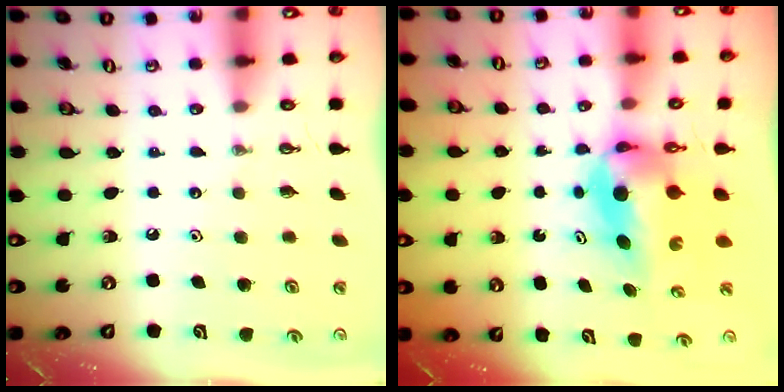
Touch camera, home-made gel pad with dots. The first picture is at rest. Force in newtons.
{"total": 6.6, "press": 6.2, "slide": 2.3}